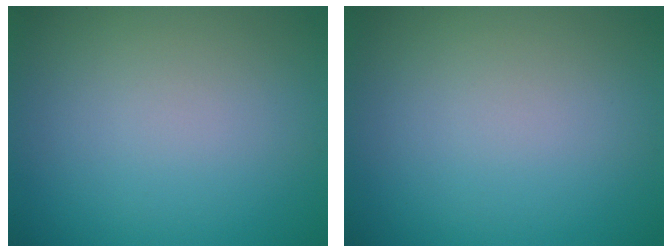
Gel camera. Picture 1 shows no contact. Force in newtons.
{"total": 0.0}